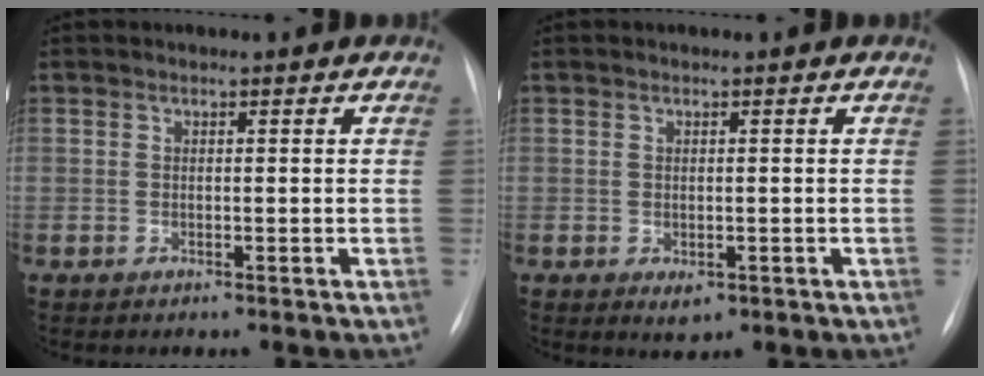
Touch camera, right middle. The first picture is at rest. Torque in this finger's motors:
{"motor_torque": [-0.07, -0.04, 0.17, 0.03]}